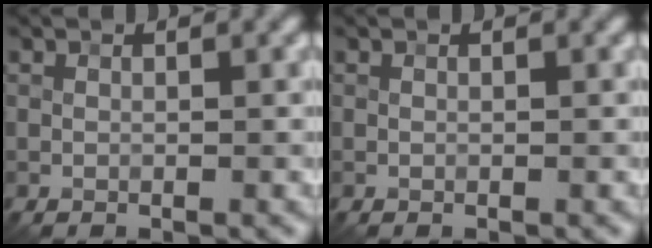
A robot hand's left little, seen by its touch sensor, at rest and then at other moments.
{"total": 0.0}